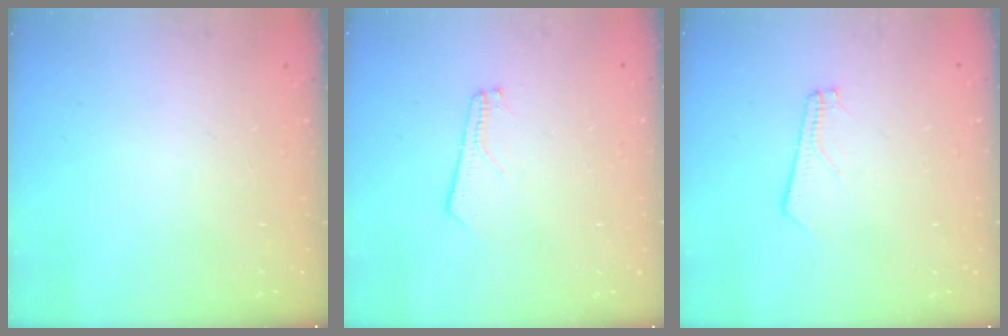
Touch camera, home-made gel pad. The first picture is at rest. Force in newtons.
{"total": 2.1, "press": 2.1, "slide": 0.3}
{"total": 2.2, "press": 2.2, "slide": 0.3}